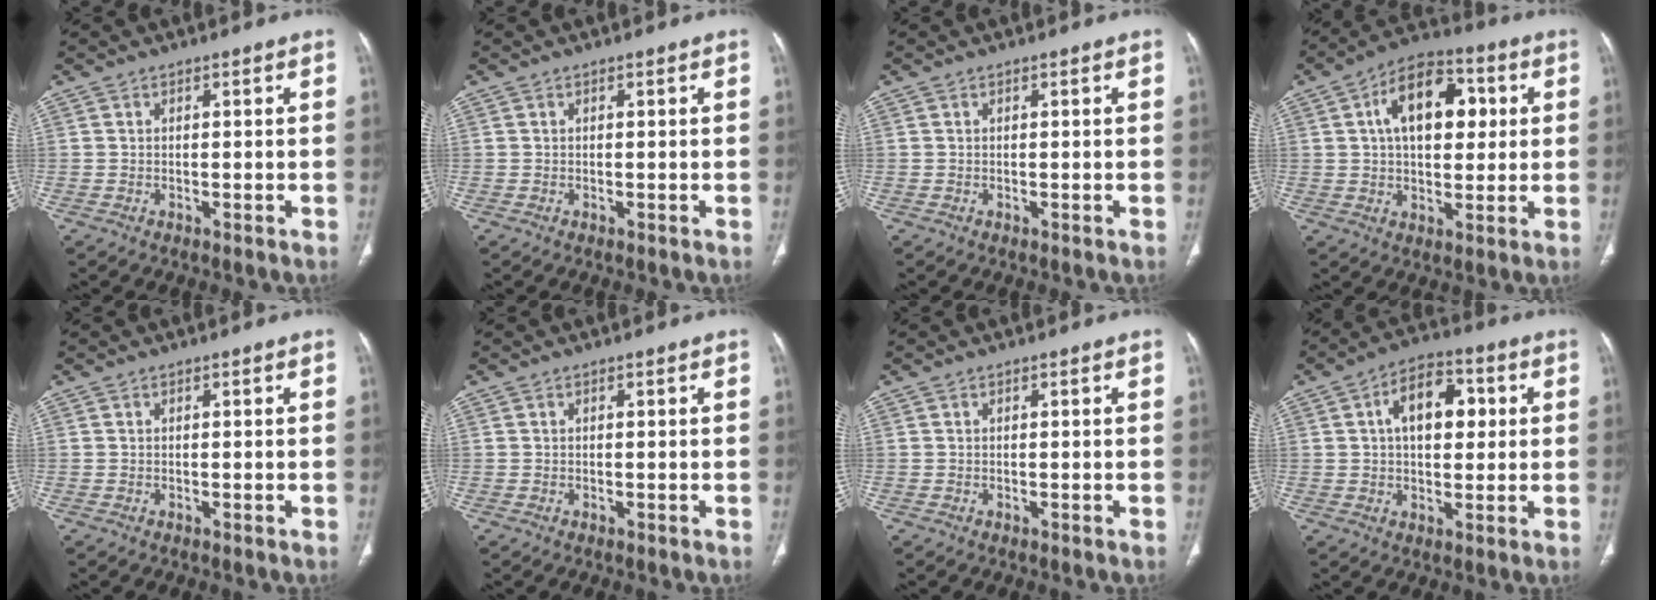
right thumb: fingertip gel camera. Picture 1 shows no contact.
{"total": 0.0}
{"total": 0.0}
{"total": 15.2, "force": [3.6, 9.0, 11.8], "torque": [-0.154, 0.014, 0.051]}
{"total": 0.0}
{"total": 0.0}
{"total": 0.0}
{"total": 11.5, "force": [2.4, 6.8, 8.9], "torque": [-0.112, 0.015, 0.033]}